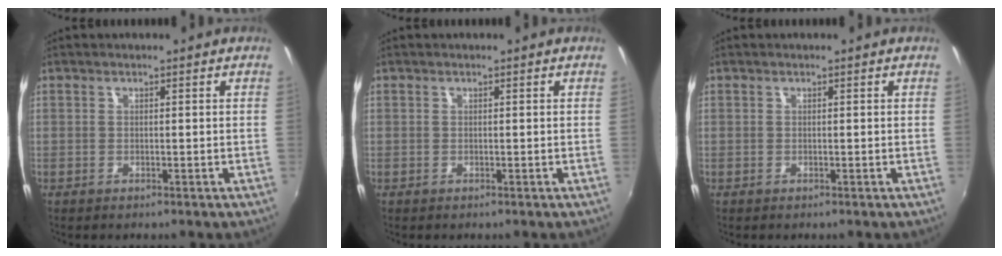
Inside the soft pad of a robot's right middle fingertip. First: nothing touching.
{"total": 0.0}
{"total": 0.0}